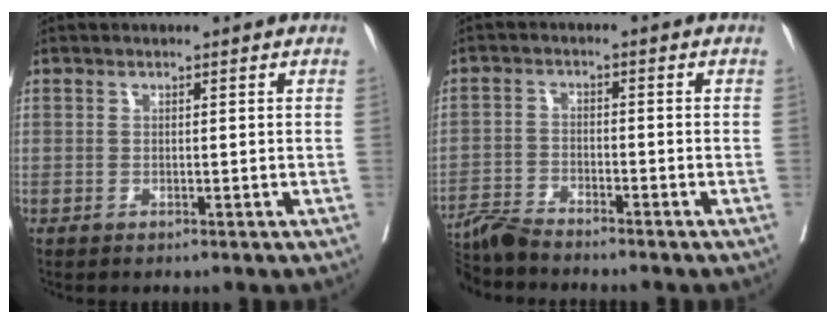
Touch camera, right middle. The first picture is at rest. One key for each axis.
{"total": 6.0, "fx": -5.7, "fy": -0.4, "fz": 1.5, "tx": -0.020, "ty": -0.020, "tz": -0.109}